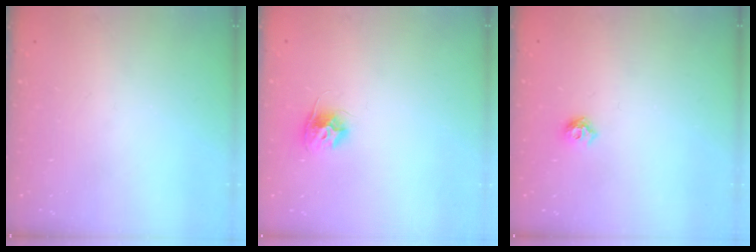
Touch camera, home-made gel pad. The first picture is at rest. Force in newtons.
{"total": 9.1, "press": 9.1, "slide": 0.4}
{"total": 5.9, "press": 5.8, "slide": 1.0}